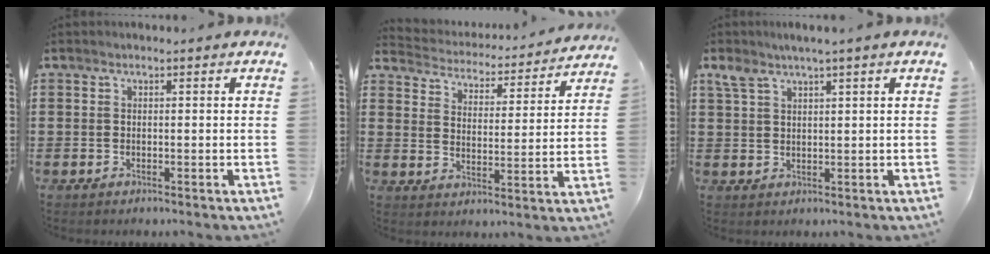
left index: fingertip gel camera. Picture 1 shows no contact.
{"total": 3.5, "force": [3.5, 0.1, -0.2], "torque": [-0.021, -0.034, 0.052]}
{"total": 2.7, "force": [1.7, 0.4, 2.1], "torque": [-0.047, 0.001, 0.030]}